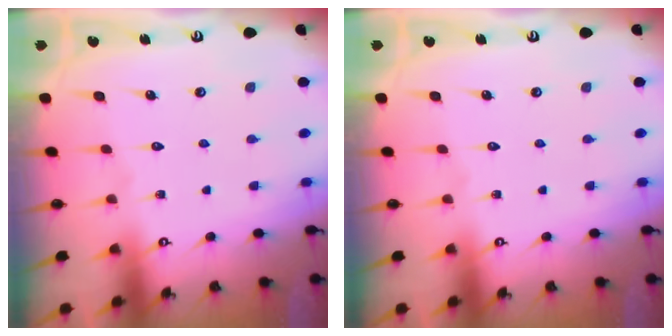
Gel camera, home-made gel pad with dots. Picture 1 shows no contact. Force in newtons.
{"total": 0.0}